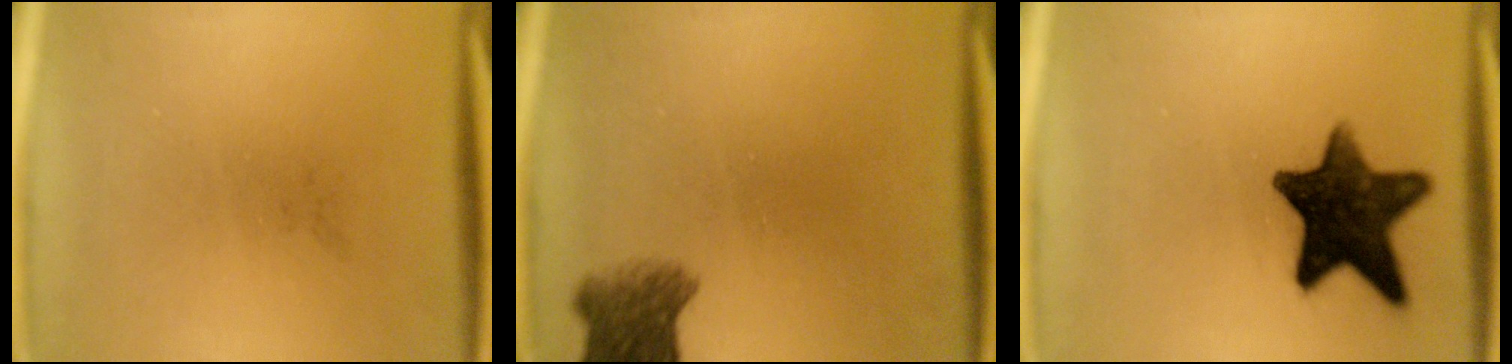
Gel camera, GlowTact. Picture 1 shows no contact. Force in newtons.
{"total": 5.0}
{"total": 13.9}